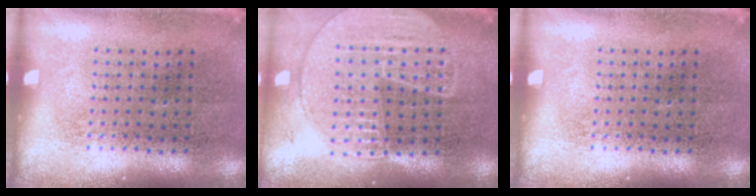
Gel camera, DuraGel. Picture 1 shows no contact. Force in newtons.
{"total": 1.7, "press": 1.6, "slide": 0.6}
{"total": 0.0}